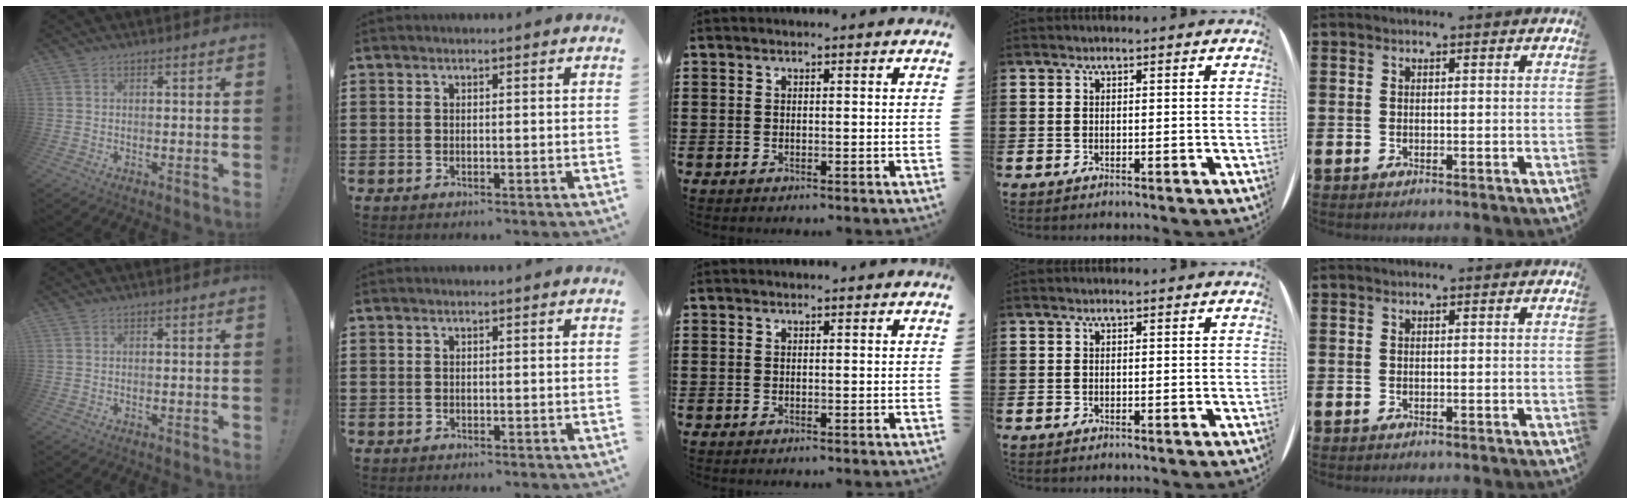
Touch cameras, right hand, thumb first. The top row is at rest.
{}